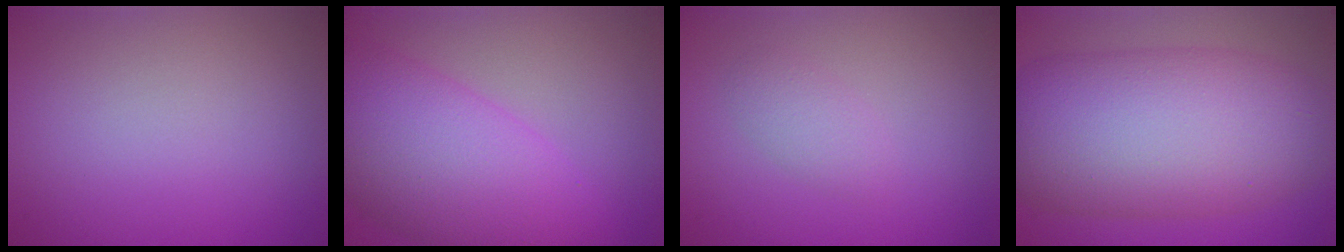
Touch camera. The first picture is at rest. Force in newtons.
{"total": 9.1, "press": 9.1, "slide": 0.3}
{"total": 1.5, "press": 1.5, "slide": 0.0}
{"total": 12.3, "press": 12.3, "slide": 0.1}